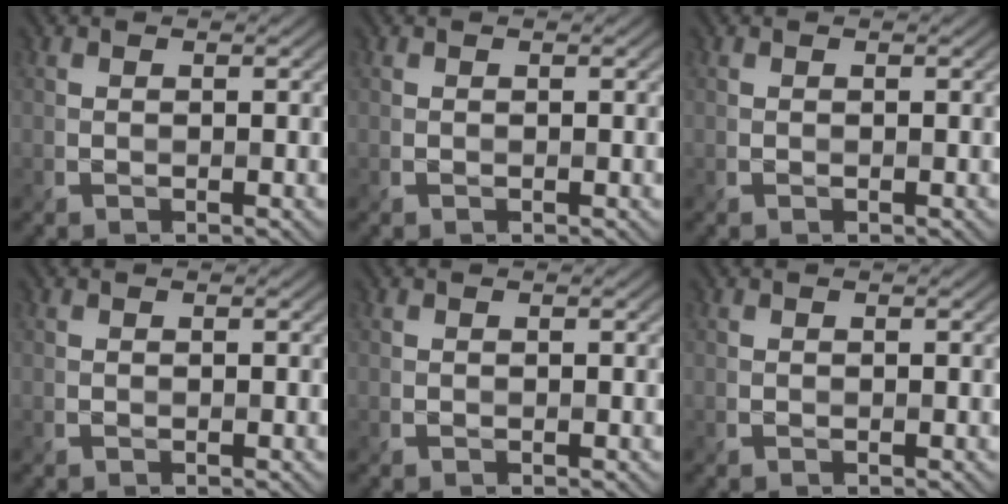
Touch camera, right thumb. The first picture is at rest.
{"total": 0.0}
{"total": 0.0}
{"total": 0.0}
{"total": 0.0}
{"total": 0.0}